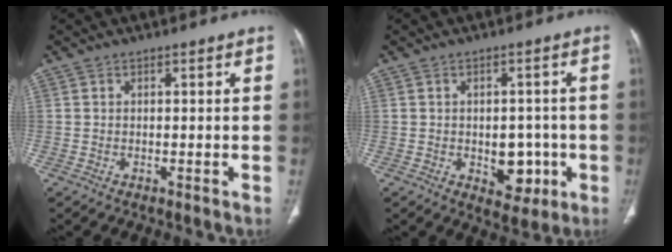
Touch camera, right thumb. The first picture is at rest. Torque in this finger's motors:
{"motor_torque": [2.61, 2.39, 0.59, -0.20, 0.00]}